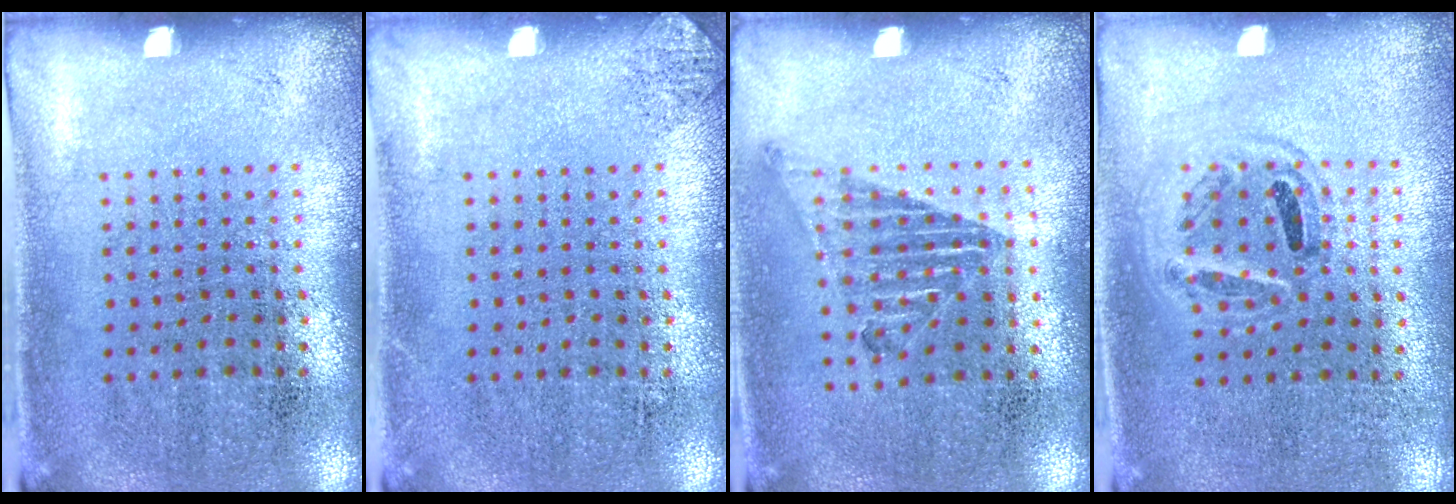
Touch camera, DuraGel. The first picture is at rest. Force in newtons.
{"total": 0.6, "press": 0.6, "slide": 0.2}
{"total": 1.0, "press": 0.9, "slide": 0.4}
{"total": 0.9, "press": 0.9, "slide": 0.3}